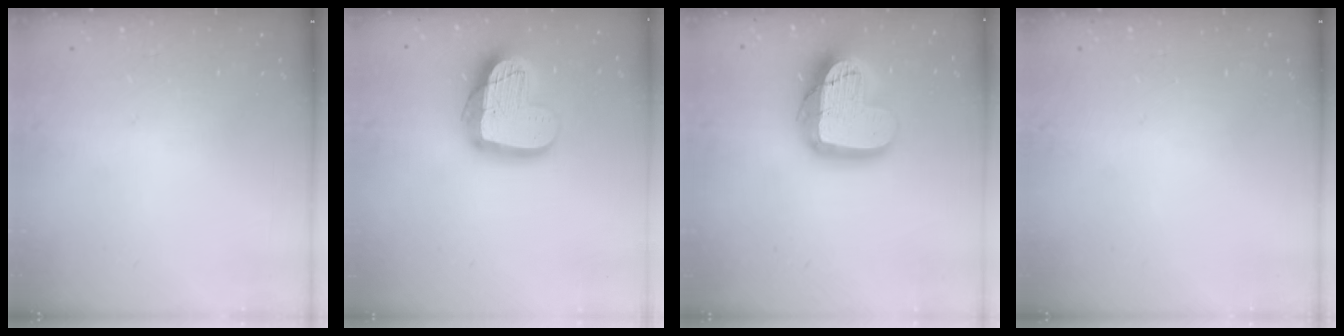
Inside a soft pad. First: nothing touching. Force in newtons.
{"total": 19.1, "press": 19.0, "slide": 2.0}
{"total": 19.9, "press": 19.9, "slide": 1.5}
{"total": 0.0}